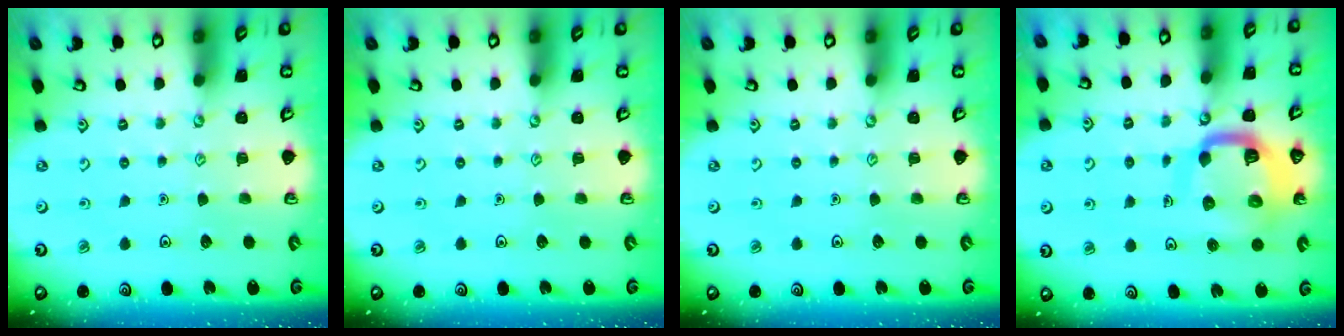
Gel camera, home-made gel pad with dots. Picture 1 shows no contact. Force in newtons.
{"total": 0.0}
{"total": 0.0}
{"total": 12.0, "press": 11.9, "slide": 1.4}